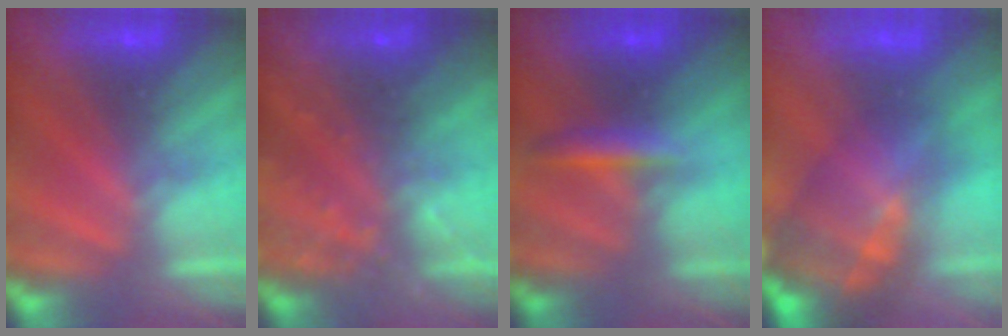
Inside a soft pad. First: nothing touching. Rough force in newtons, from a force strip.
{"total": 7.5}
{"total": 2.9}
{"total": 7.0}